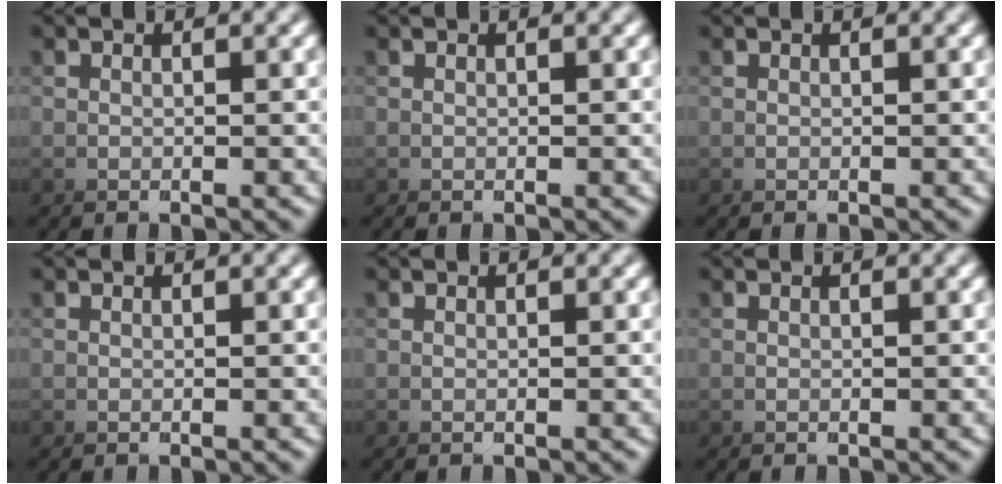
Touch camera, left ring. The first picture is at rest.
{"total": 0.0}
{"total": 0.0}
{"total": 0.0}
{"total": 0.0}
{"total": 0.0}